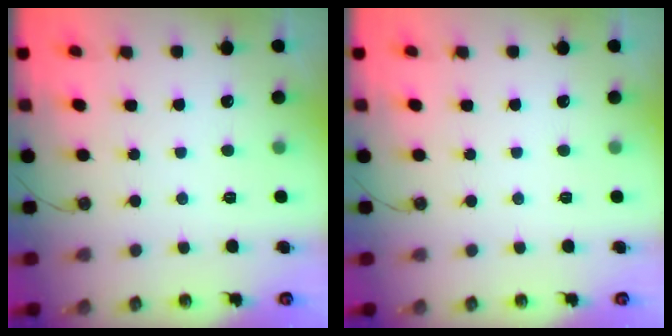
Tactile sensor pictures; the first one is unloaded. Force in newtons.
{"total": 0.0}